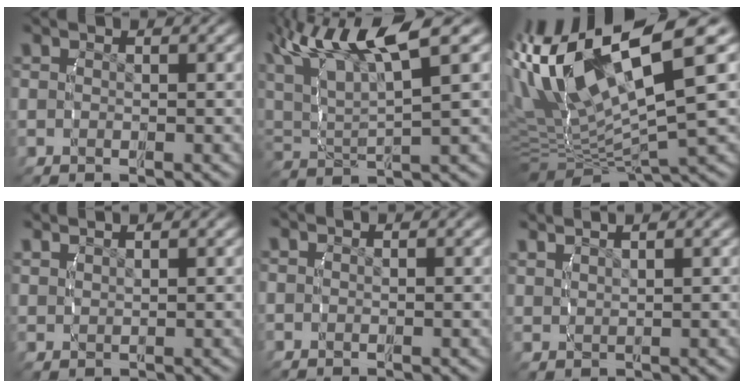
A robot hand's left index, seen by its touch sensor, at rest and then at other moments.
{"total": 8.3, "force": [5.2, 3.4, 5.6], "torque": [-0.115, 0.006, 0.087]}
{"total": 13.3, "force": [2.7, 7.7, 10.5], "torque": [-0.211, -0.024, 0.062]}
{"total": 1.8, "force": [1.5, -0.9, -0.1], "torque": [0.007, 0.005, 0.036]}
{"total": 0.0}
{"total": 2.7, "force": [2.5, -0.3, 1.1], "torque": [-0.007, 0.011, 0.050]}